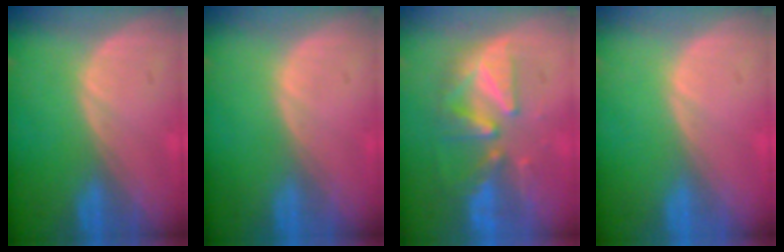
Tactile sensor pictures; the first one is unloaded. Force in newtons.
{"total": 0.0}
{"total": 8.4, "press": 8.0, "slide": 2.4}
{"total": 0.0}